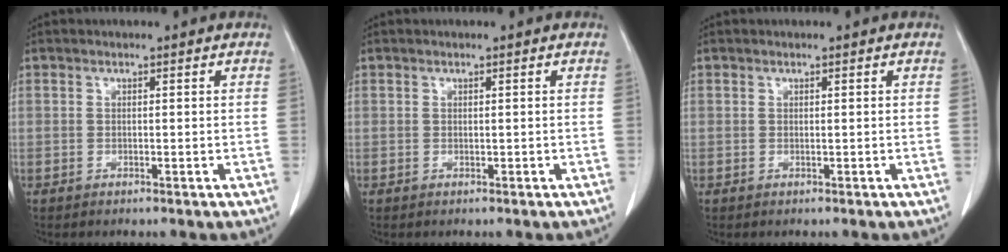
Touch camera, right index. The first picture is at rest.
{"total": 0.0}
{"total": 0.0}